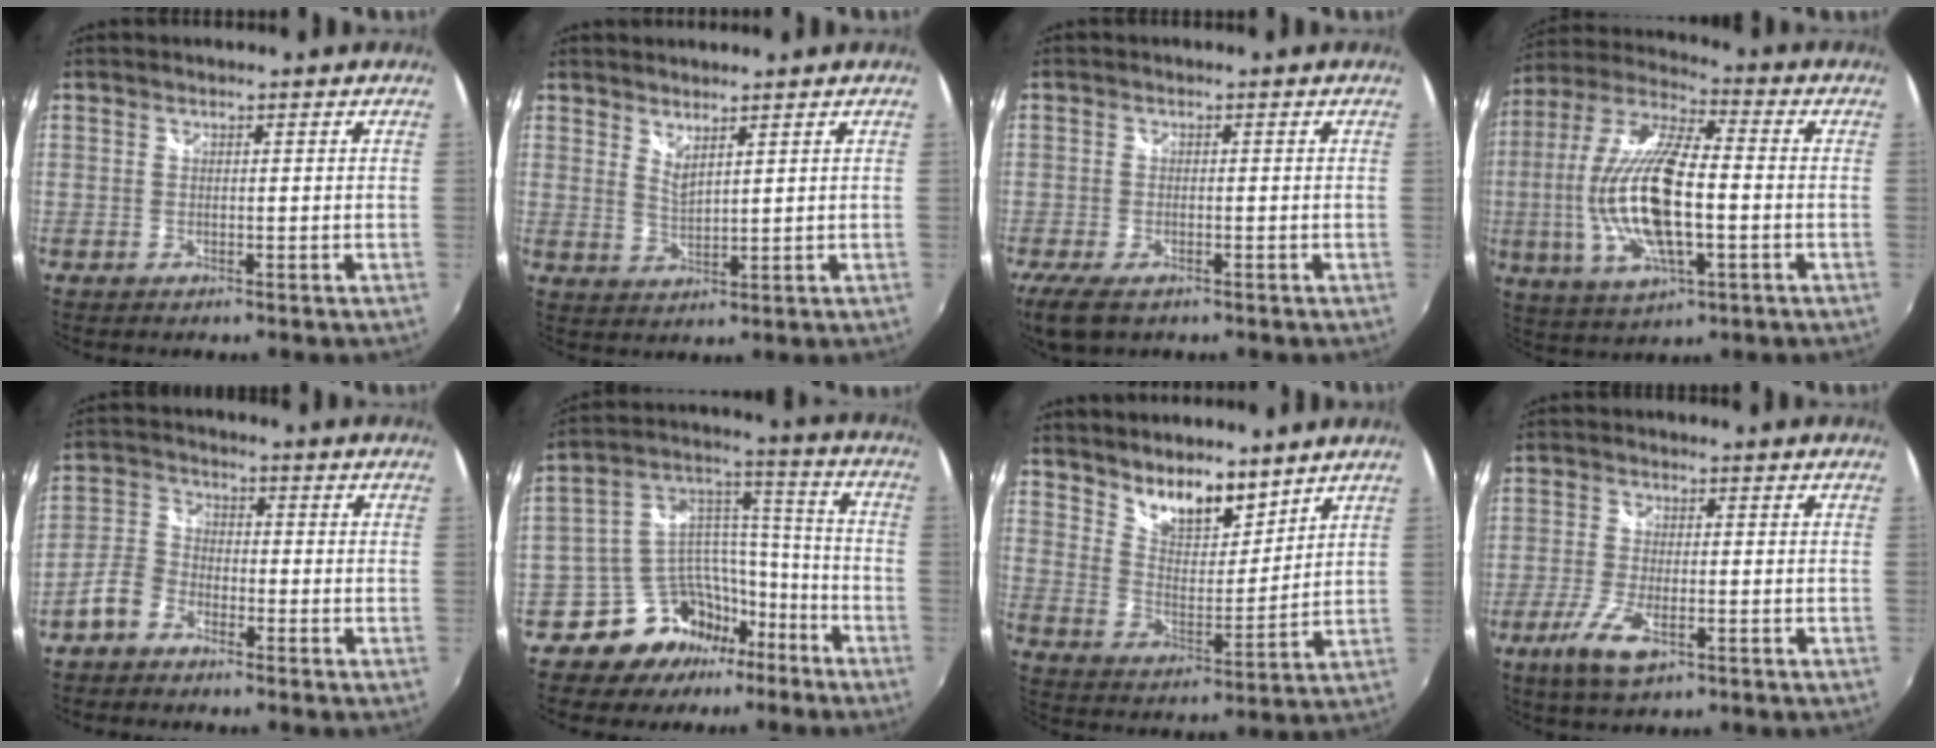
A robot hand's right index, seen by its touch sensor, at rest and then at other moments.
{"total": 3.1, "force": [2.6, 0.4, 1.6], "torque": [-0.028, -0.007, 0.044]}
{"total": 6.2, "force": [-3.9, 2.9, 4.0], "torque": [-0.093, -0.025, -0.068]}
{"total": 18.7, "force": [-2.6, 6.3, 17.4], "torque": [-0.344, -0.006, -0.047]}
{"total": 5.4, "force": [-3.6, 3.3, 2.2], "torque": [-0.050, 0.019, -0.075]}
{"total": 13.7, "force": [-10.6, 8.2, 3.0], "torque": [-0.061, 0.079, -0.172]}
{"total": 10.3, "force": [8.2, 3.7, 4.9], "torque": [-0.072, 0.002, 0.146]}
{"total": 7.5, "force": [-3.9, 2.4, 5.9], "torque": [-0.138, -0.018, -0.074]}